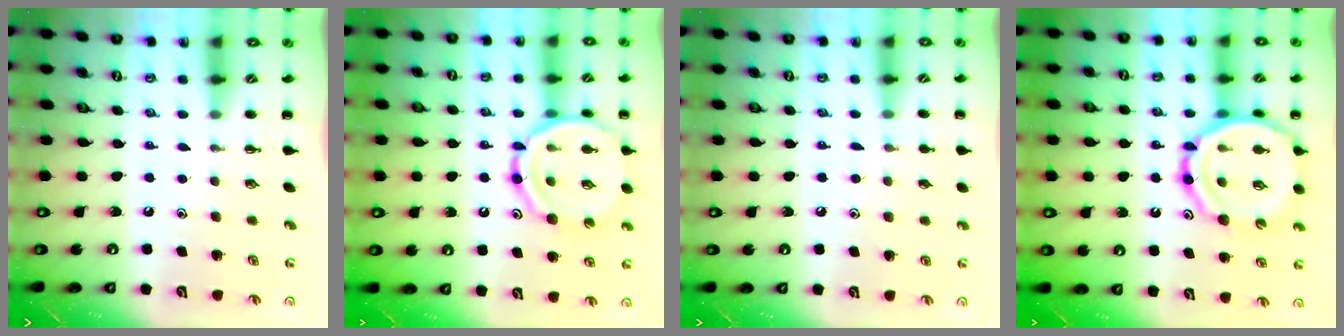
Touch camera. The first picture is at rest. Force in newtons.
{"total": 17.6, "press": 17.4, "slide": 2.0}
{"total": 5.3, "press": 4.9, "slide": 1.8}
{"total": 20.0, "press": 19.7, "slide": 3.4}